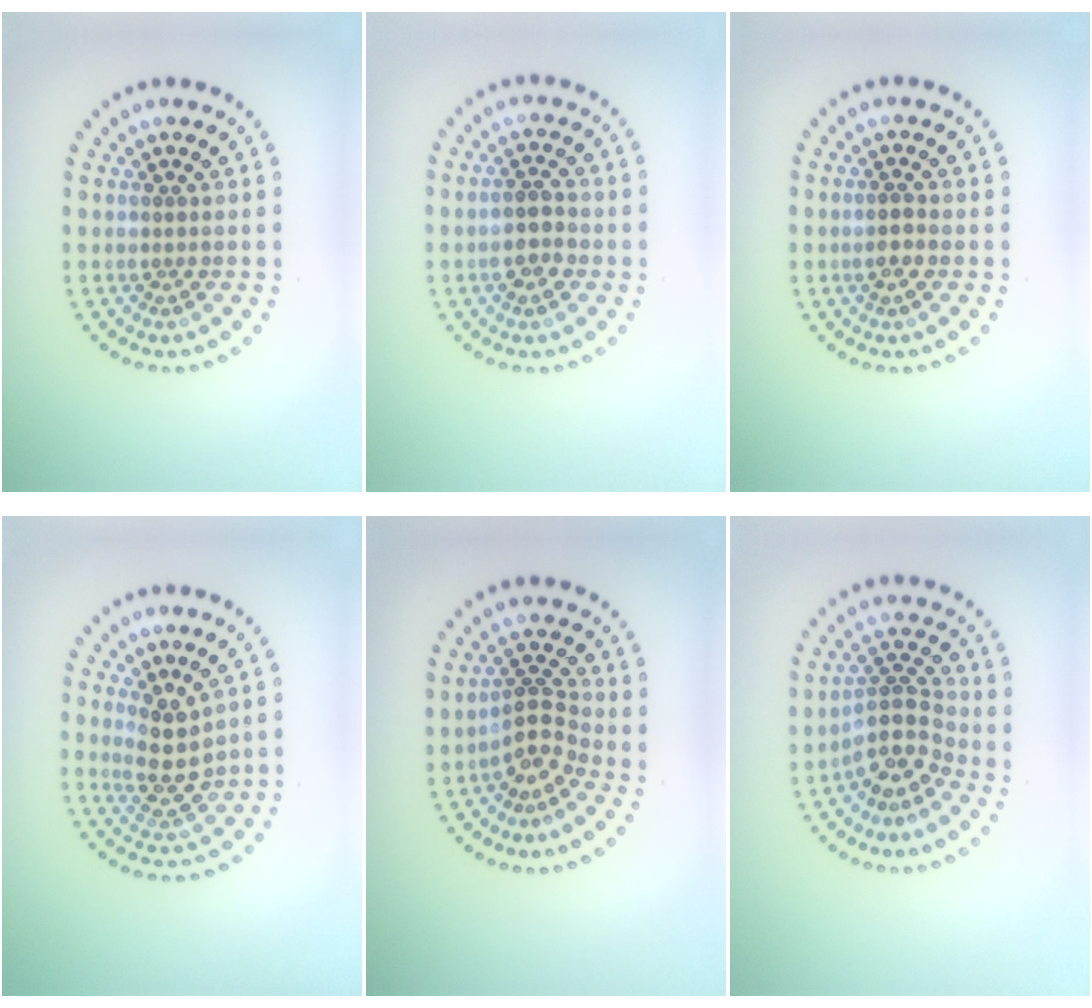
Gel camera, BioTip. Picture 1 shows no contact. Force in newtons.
{"total": 1.9, "press": 1.8, "slide": 0.2}
{"total": 1.0, "press": 0.9, "slide": 0.5}
{"total": 3.2, "press": 2.8, "slide": 1.5}
{"total": 2.9, "press": 2.2, "slide": 2.0}
{"total": 4.0, "press": 3.3, "slide": 2.3}